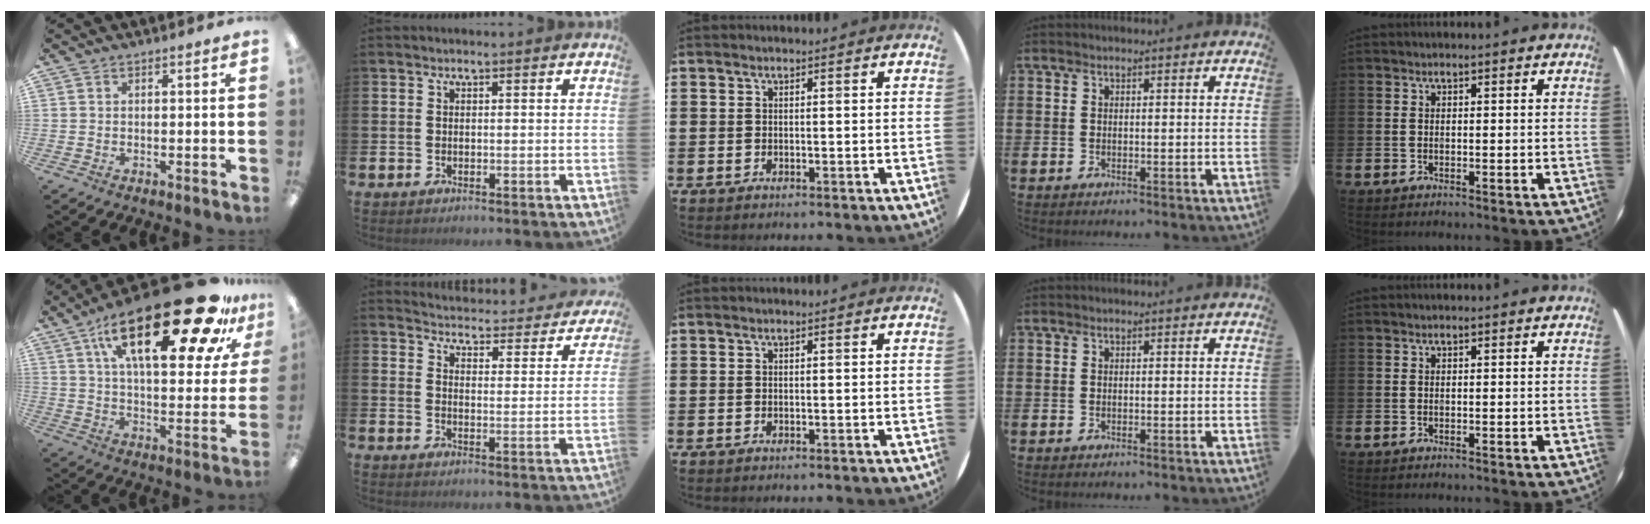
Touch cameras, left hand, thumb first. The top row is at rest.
{"thumb": {"total": 30.6, "force": [17.4, 10.5, 22.8], "torque": [-0.356, -0.097, 0.279]}, "index": {"total": 4.0, "force": [4.0, 0.4, 0.2], "torque": [-0.021, -0.041, 0.063]}}